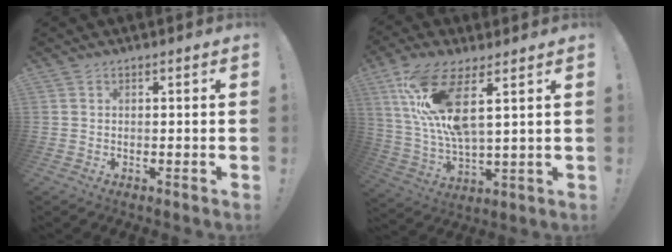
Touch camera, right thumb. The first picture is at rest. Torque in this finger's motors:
{"motor_torque": [1.85, 2.20, 1.55, 0.25, 0.31]}